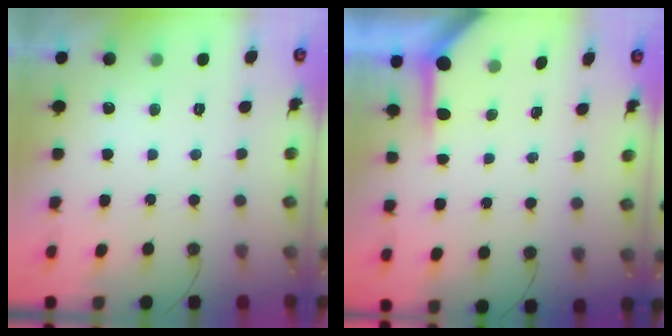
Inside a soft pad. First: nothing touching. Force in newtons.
{"total": 3.8, "press": 3.8, "slide": 0.4}